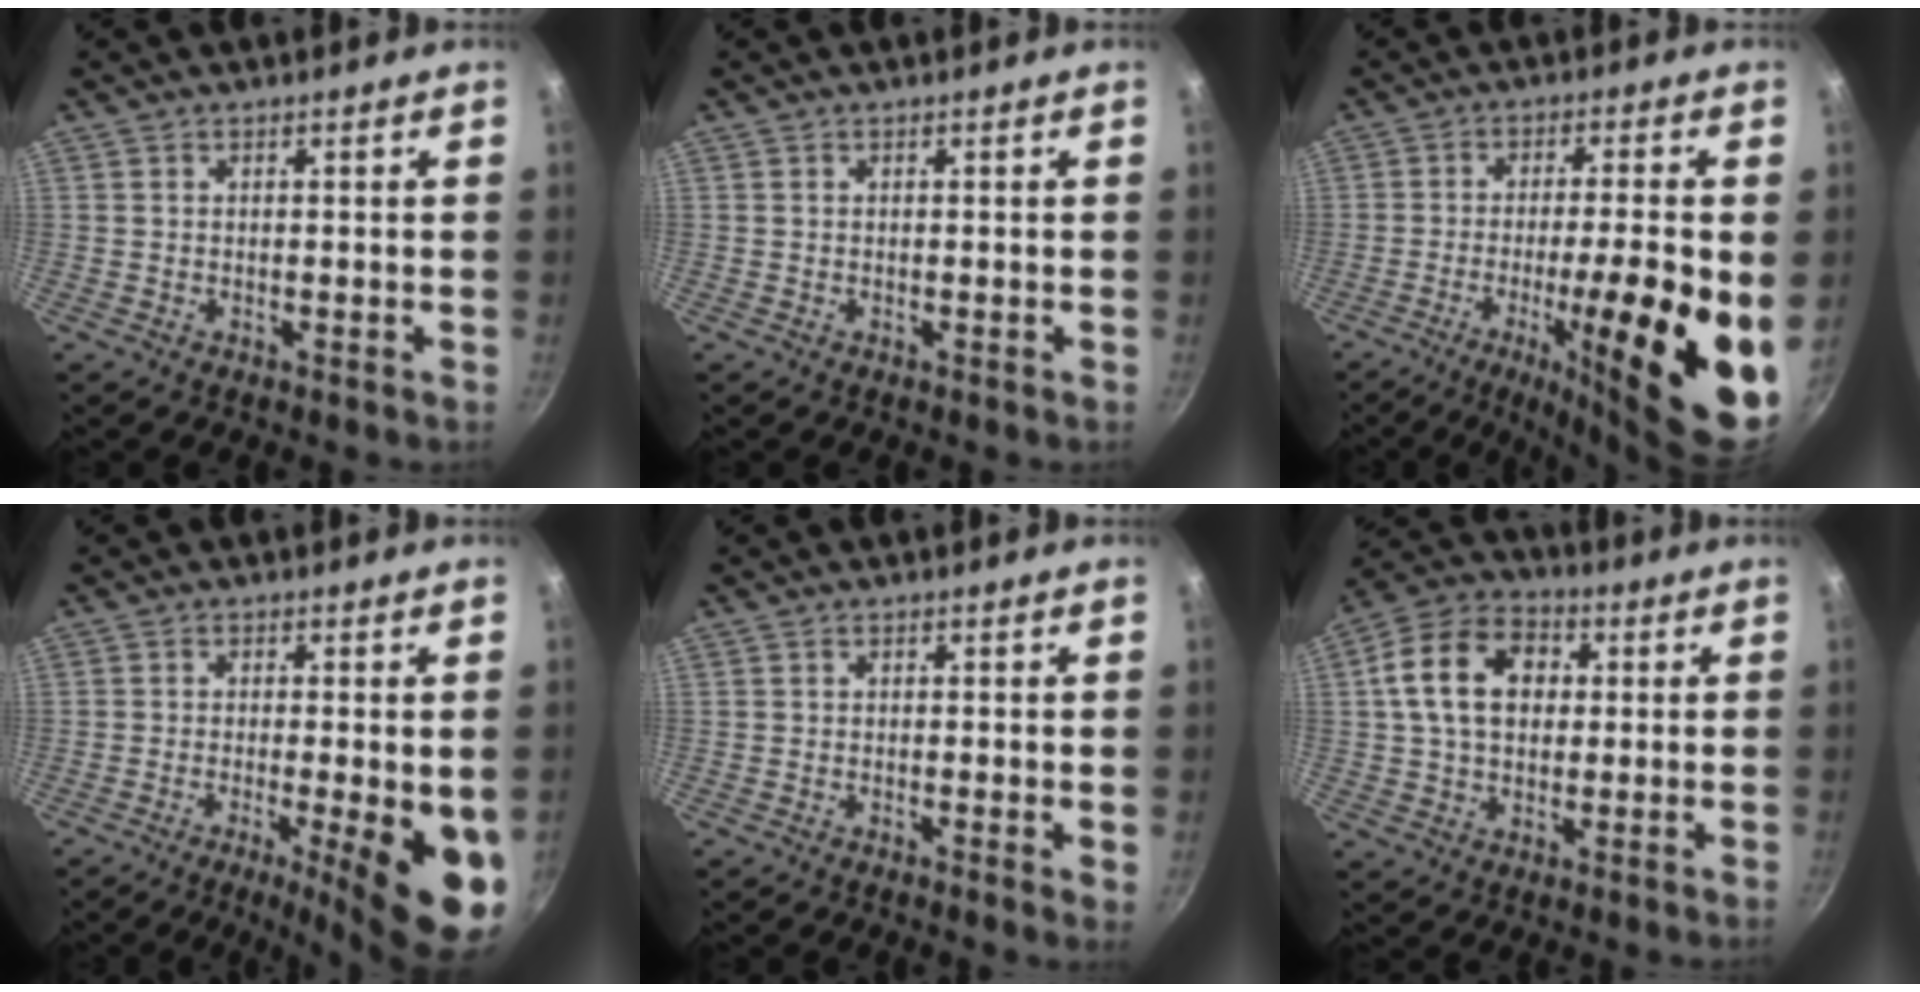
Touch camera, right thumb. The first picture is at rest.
{"total": 0.0}
{"total": 19.0, "force": [-4.8, 3.6, 18.0], "torque": [-0.250, 0.004, -0.070]}
{"total": 12.4, "force": [-3.2, 3.0, 11.6], "torque": [-0.153, -0.002, -0.042]}
{"total": 1.3, "force": [0.0, 0.2, 1.2], "torque": [-0.017, -0.004, -0.005]}
{"total": 13.7, "force": [2.3, 10.0, 9.1], "torque": [-0.137, 0.019, 0.024]}